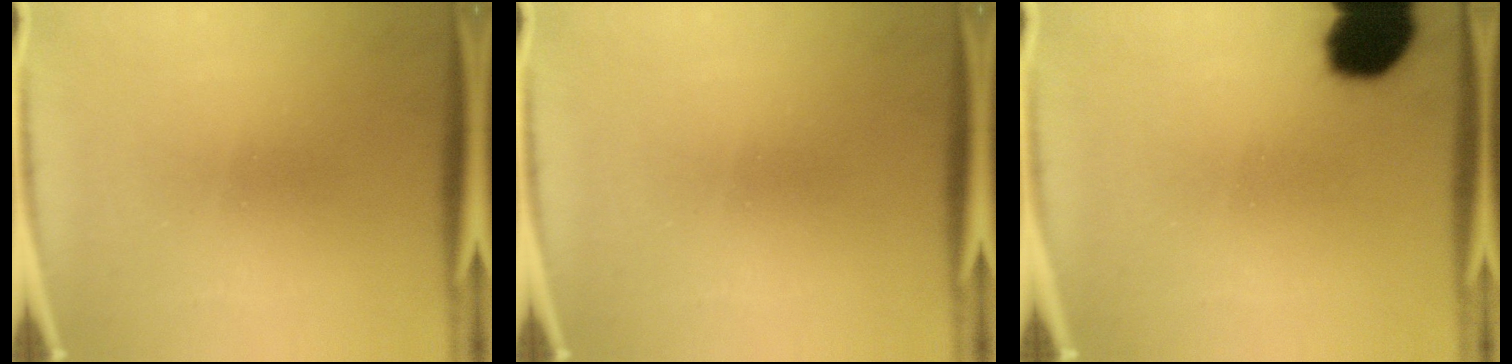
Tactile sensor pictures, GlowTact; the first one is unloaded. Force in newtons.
{"total": 0.0}
{"total": 13.2}